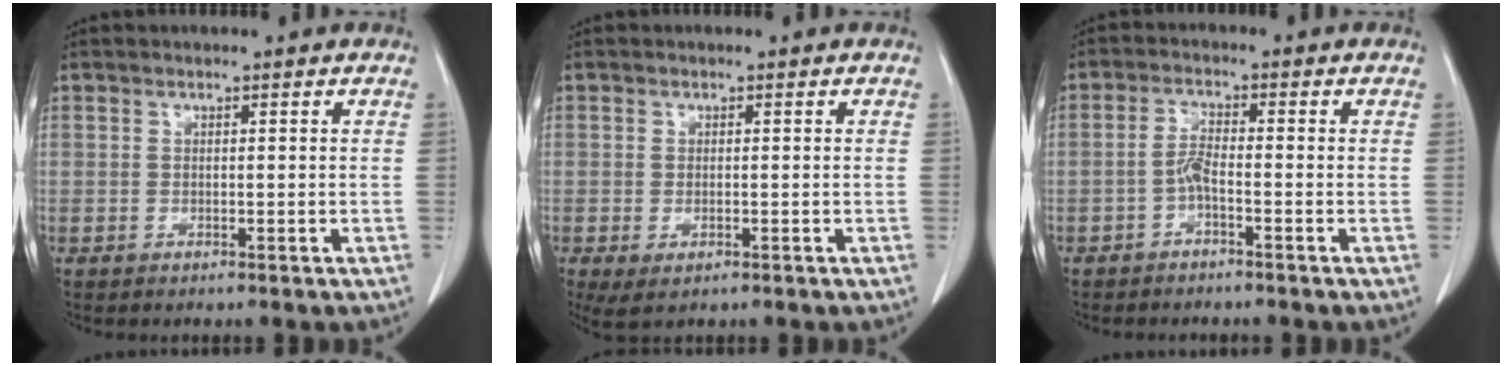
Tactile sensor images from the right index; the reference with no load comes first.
{"total": 3.4, "force": [-1.3, 1.6, 2.7], "torque": [-0.053, -0.011, -0.012]}
{"total": 2.6, "force": [-1.3, 0.4, 2.3], "torque": [-0.048, 0.005, -0.027]}